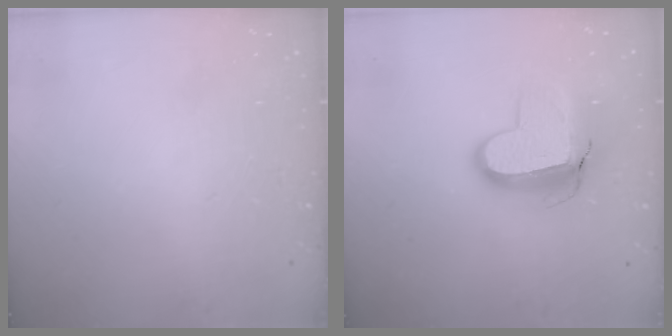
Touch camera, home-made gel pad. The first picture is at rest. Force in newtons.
{"total": 11.8, "press": 11.8, "slide": 1.2}